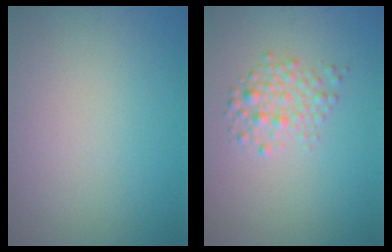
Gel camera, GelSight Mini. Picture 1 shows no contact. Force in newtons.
{"total": 2.6, "press": 2.6, "slide": 0.1}